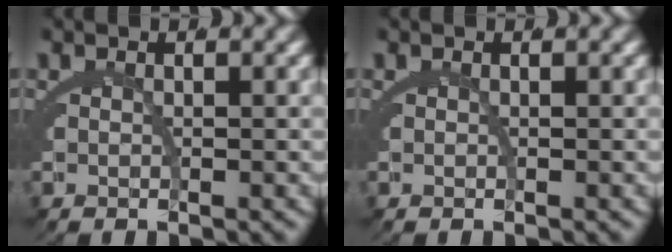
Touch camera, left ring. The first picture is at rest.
{"total": 0.0}